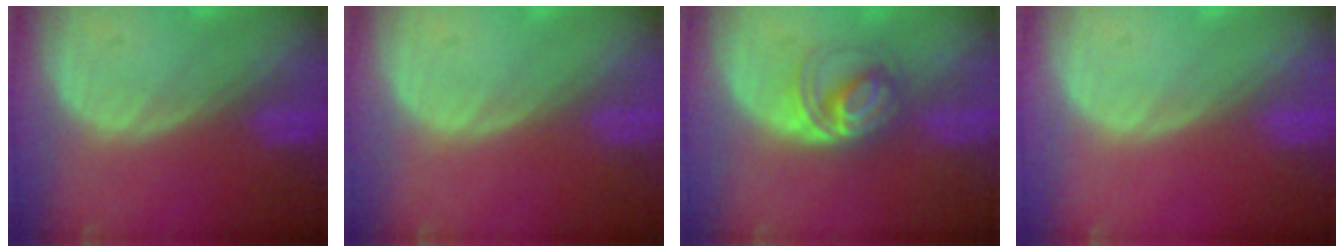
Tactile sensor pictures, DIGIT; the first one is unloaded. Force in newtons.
{"total": 0.0}
{"total": 5.3, "press": 5.1, "slide": 1.1}
{"total": 0.0}